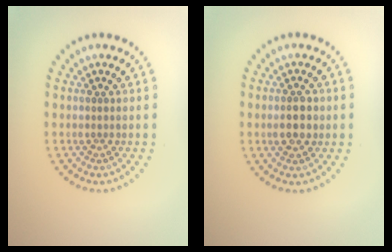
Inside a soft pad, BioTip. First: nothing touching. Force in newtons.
{"total": 2.8, "press": 2.8, "slide": 0.0}